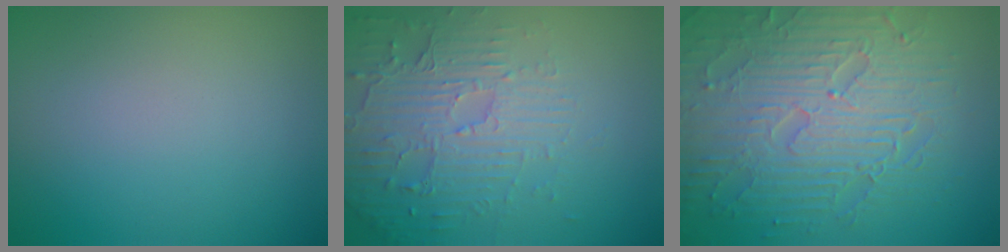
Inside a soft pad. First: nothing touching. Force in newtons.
{"total": 4.5, "press": 3.7, "slide": 2.6}
{"total": 8.8, "press": 6.3, "slide": 6.1}